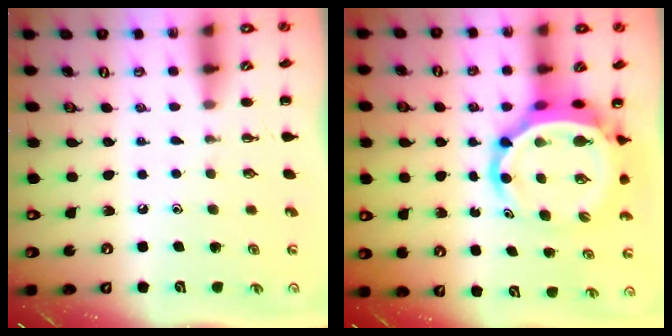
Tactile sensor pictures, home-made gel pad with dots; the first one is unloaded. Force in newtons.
{"total": 8.2, "press": 7.8, "slide": 2.6}